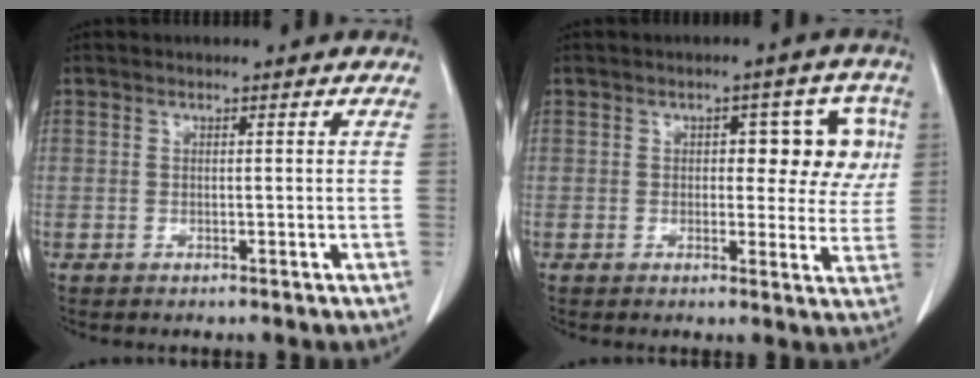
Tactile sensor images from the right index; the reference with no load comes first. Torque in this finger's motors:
{"motor_torque": [0.40, 0.37, 0.13, 0.02]}